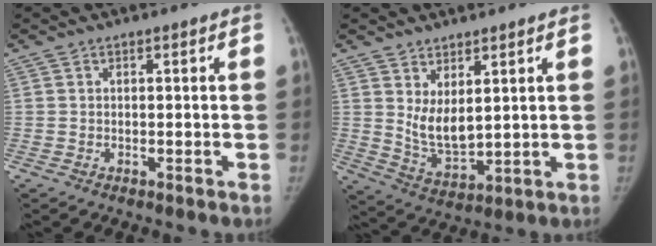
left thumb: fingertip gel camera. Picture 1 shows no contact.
{"total": 7.1, "force": [2.6, 3.4, 5.6], "torque": [-0.088, -0.038, 0.066]}